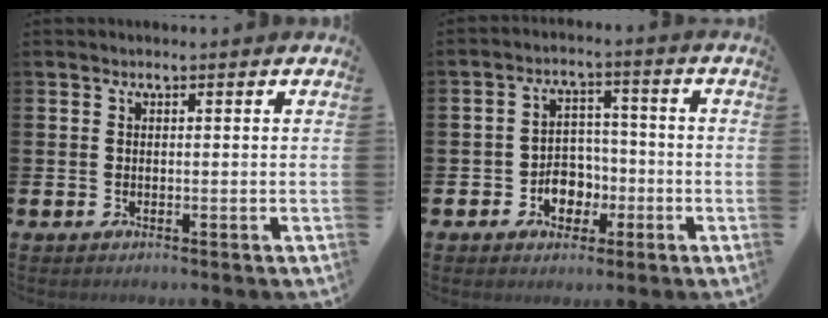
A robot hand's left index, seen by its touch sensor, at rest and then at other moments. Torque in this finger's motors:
{"motor_torque": [0.60, 0.22, 0.13, 0.10]}